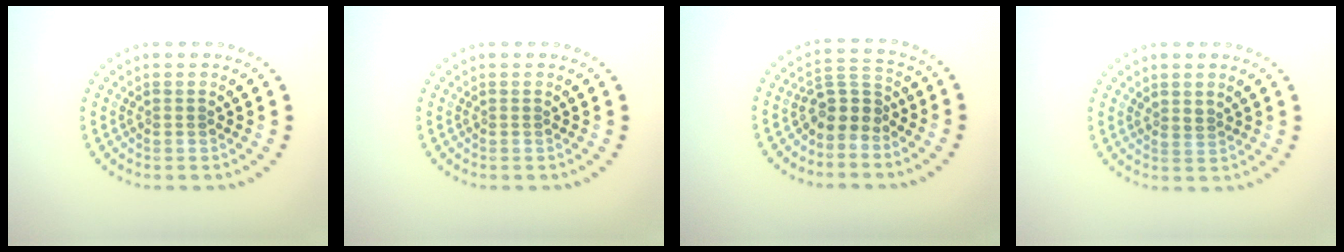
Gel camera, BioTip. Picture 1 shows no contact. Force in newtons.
{"total": 0.0}
{"total": 3.2, "press": 2.7, "slide": 1.8}
{"total": 0.7, "press": 0.4, "slide": 0.6}